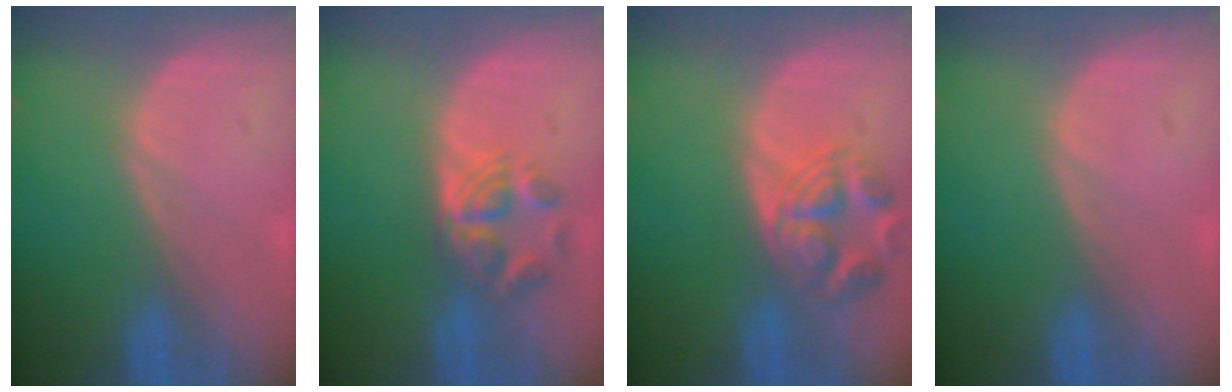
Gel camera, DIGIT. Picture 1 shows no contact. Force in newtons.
{"total": 5.9, "press": 4.8, "slide": 3.4}
{"total": 6.2, "press": 6.1, "slide": 0.7}
{"total": 0.0}